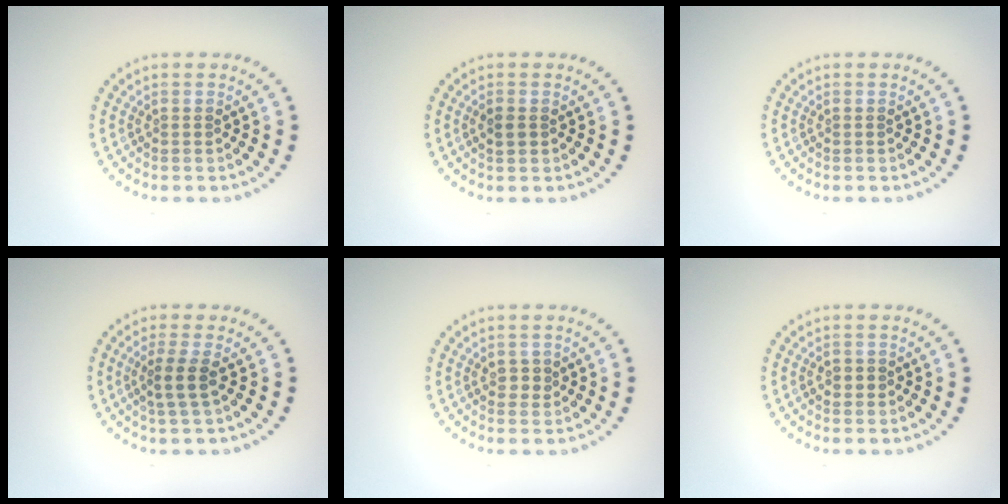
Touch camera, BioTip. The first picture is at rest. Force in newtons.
{"total": 1.2, "press": 1.2, "slide": 0.1}
{"total": 0.0}
{"total": 2.2, "press": 1.8, "slide": 1.3}
{"total": 1.4, "press": 1.2, "slide": 0.6}
{"total": 1.2, "press": 1.1, "slide": 0.3}